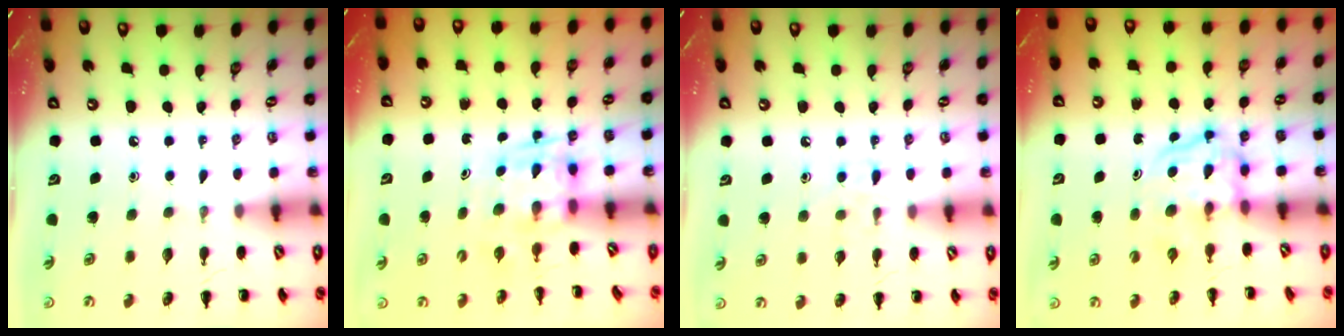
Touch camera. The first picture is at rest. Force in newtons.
{"total": 4.4, "press": 4.4, "slide": 0.6}
{"total": 5.5, "press": 5.2, "slide": 1.7}
{"total": 3.8, "press": 3.7, "slide": 0.4}